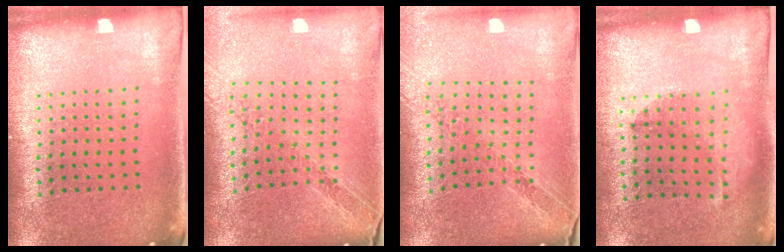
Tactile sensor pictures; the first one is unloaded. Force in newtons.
{"total": 1.0, "press": 1.0, "slide": 0.0}
{"total": 1.1, "press": 1.1, "slide": 0.1}
{"total": 1.2, "press": 1.0, "slide": 0.7}